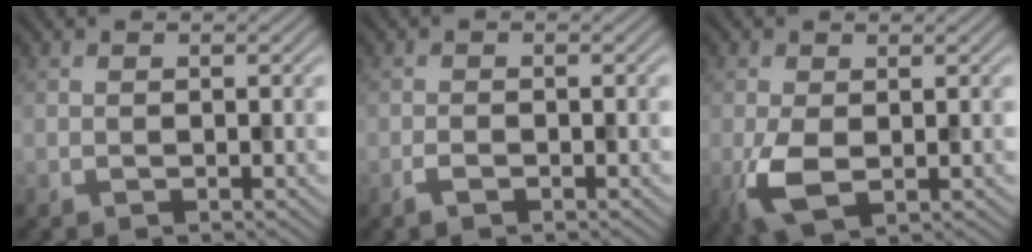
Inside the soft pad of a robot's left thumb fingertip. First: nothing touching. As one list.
[{"total": 1.3, "force": [-0.9, 0.4, 0.9], "torque": [-0.020, 0.000, -0.018]}, {"total": 4.8, "force": [-0.9, 2.6, 4.0], "torque": [-0.100, -0.012, -0.018]}]